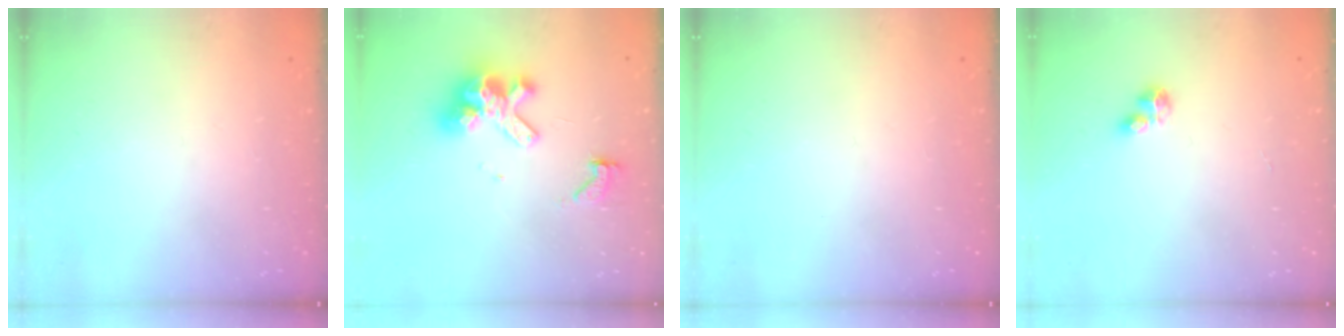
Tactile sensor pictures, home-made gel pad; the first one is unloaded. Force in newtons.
{"total": 11.4, "press": 11.4, "slide": 1.4}
{"total": 0.0}
{"total": 3.4, "press": 3.4, "slide": 0.3}